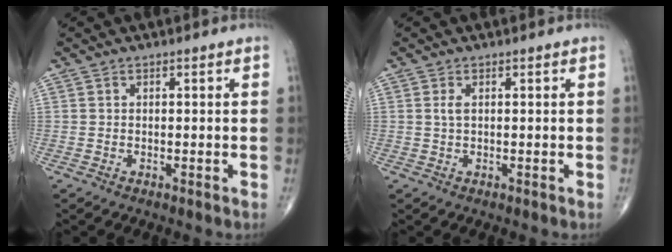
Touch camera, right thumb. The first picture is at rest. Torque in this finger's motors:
{"motor_torque": [-0.43, 0.34, 0.55, 0.05, -0.02]}